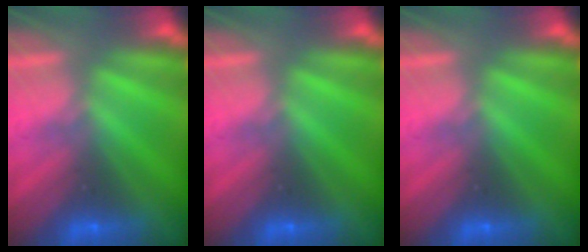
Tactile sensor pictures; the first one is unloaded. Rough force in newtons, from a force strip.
{"total": 0.0}
{"total": 0.0}